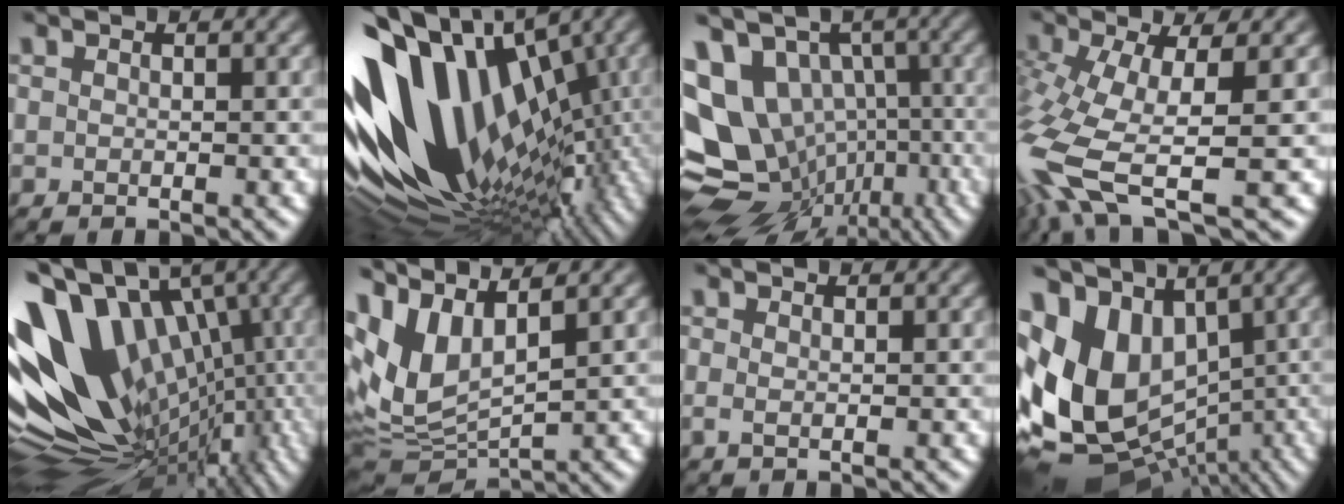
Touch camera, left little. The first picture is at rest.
{"total": 16.4, "force": [-0.7, 10.6, 12.5], "torque": [-0.244, 0.009, -0.006]}
{"total": 13.0, "force": [-1.6, 10.5, 7.4], "torque": [-0.142, -0.014, -0.004]}
{"total": 9.9, "force": [-3.5, 3.3, 8.6], "torque": [-0.197, -0.015, -0.067]}
{"total": 17.7, "force": [0.8, 10.6, 14.1], "torque": [-0.230, -0.001, 0.031]}
{"total": 9.0, "force": [3.6, 4.0, 7.2], "torque": [-0.170, -0.002, 0.078]}
{"total": 0.7, "force": [0.0, 0.0, 0.7], "torque": [-0.017, -0.002, 0.000]}
{"total": 13.0, "force": [0.8, 9.3, 9.0], "torque": [-0.211, -0.008, 0.024]}